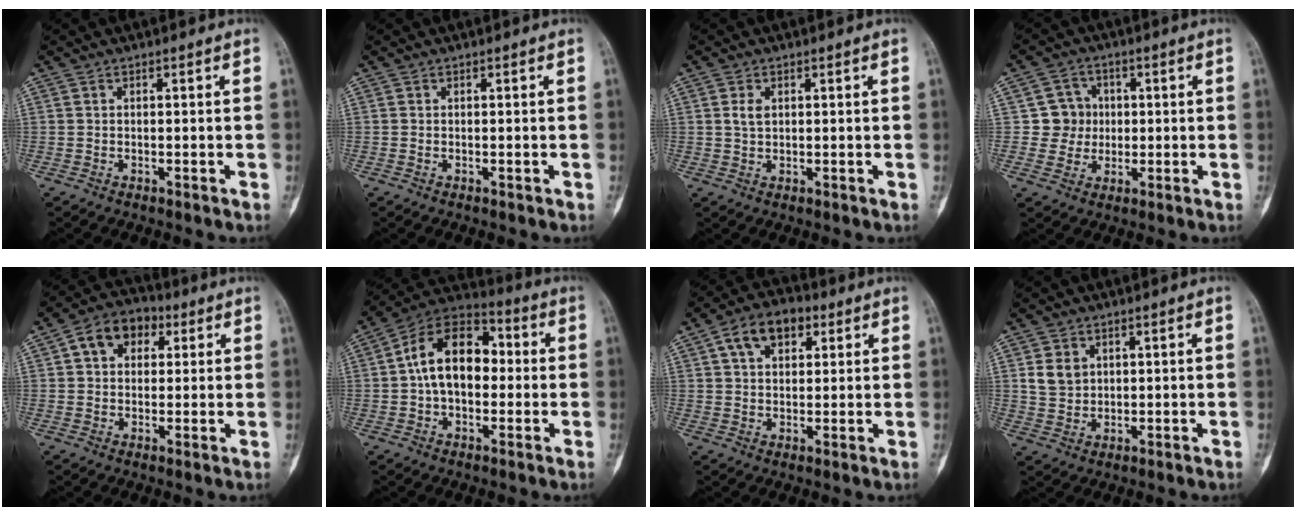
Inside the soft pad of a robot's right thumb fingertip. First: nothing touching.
{"total": 0.0}
{"total": 2.2, "force": [0.7, 1.5, 1.5], "torque": [-0.028, 0.001, 0.015]}
{"total": 6.2, "force": [0.5, 6.2, 0.8], "torque": [0.029, 0.012, 0.003]}
{"total": 9.4, "force": [3.0, 7.0, 5.5], "torque": [-0.060, 0.012, 0.040]}
{"total": 14.7, "force": [0.6, 9.6, 11.1], "torque": [-0.158, 0.039, -0.006]}
{"total": 9.6, "force": [4.1, 6.0, 6.2], "torque": [-0.080, 0.008, 0.060]}
{"total": 4.9, "force": [1.6, 4.0, 2.3], "torque": [-0.027, -0.006, 0.036]}